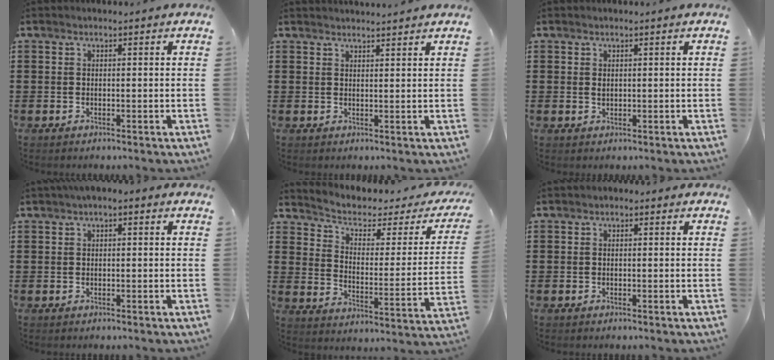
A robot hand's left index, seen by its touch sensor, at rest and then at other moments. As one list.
[{"total": 1.7, "force": [1.7, -0.1, 0.1], "torque": [-0.005, -0.002, 0.034]}, {"total": 0.7, "force": [0.2, 0.5, 0.4], "torque": [-0.011, 0.002, 0.004]}, {"total": 1.1, "force": [-0.1, 0.6, 0.9], "torque": [-0.018, 0.005, -0.004]}, {"total": 2.9, "force": [1.6, 1.4, 2.0], "torque": [-0.053, -0.015, 0.016]}, {"total": 0.6, "force": [-0.4, 0.4, 0.3], "torque": [-0.008, 0.000, -0.007]}]